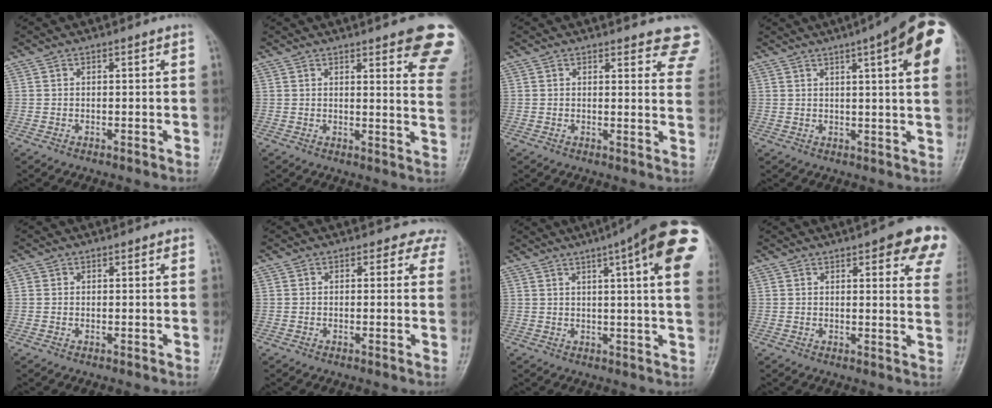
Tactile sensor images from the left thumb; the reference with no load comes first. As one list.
[{"total": 14.0, "force": [9.0, 3.2, 10.2], "torque": [-0.094, -0.045, 0.087]}, {"total": 8.8, "force": [7.9, 2.9, 2.8], "torque": [0.015, -0.037, 0.060]}, {"total": 17.3, "force": [7.6, 3.2, 15.2], "torque": [-0.195, 0.001, 0.090]}, {"total": 1.0, "force": [0.3, 1.0, 0.2], "torque": [0.008, 0.000, 0.001]}, {"total": 3.0, "force": [2.3, 2.0, 0.1], "torque": [0.030, -0.010, 0.001]}, {"total": 20.9, "force": [9.3, 3.6, 18.4], "torque": [-0.218, 0.002, 0.107]}, {"total": 12.8, "force": [7.2, 3.9, 9.9], "torque": [-0.083, -0.025, 0.072]}]